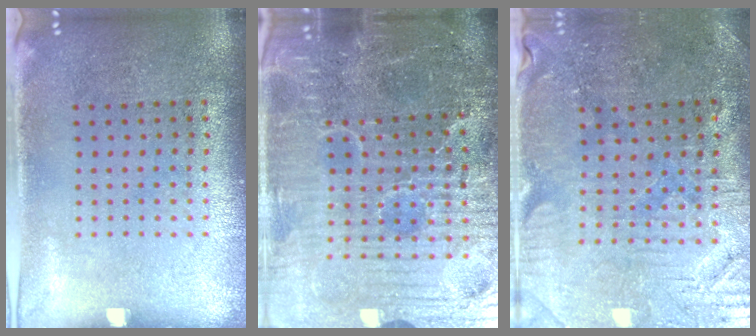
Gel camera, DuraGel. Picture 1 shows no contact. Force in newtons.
{"total": 7.3, "press": 6.5, "slide": 3.3}
{"total": 1.4, "press": 1.4, "slide": 0.4}